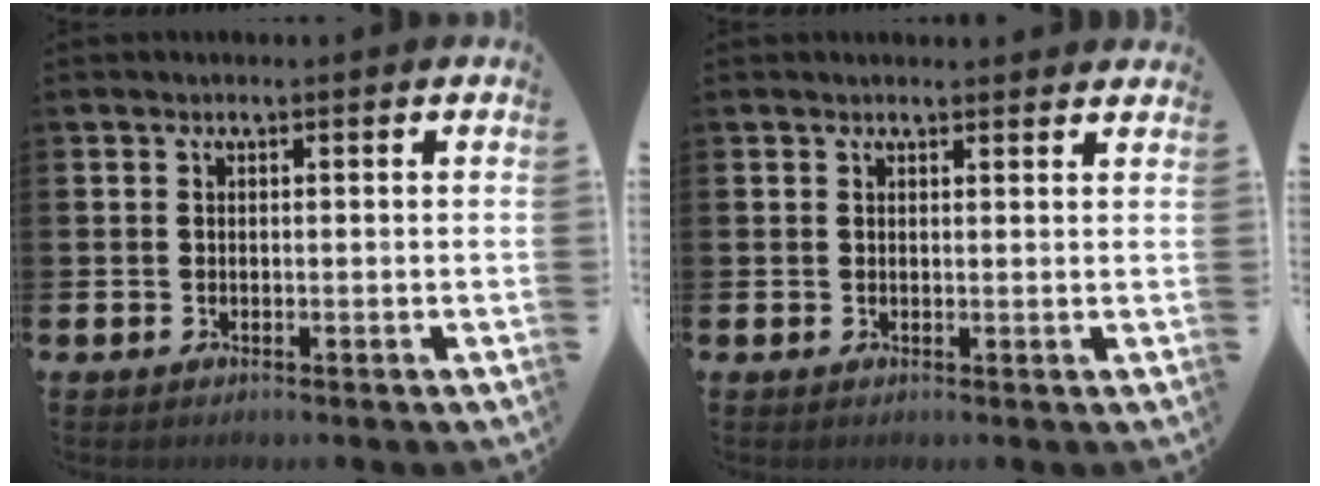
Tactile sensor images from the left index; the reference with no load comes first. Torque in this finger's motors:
{"motor_torque": [0.96, -1.18, 0.30, 0.05]}